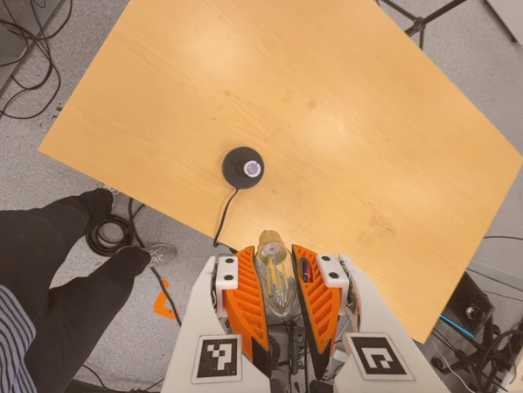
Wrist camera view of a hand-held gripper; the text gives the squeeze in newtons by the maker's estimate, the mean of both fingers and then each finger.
{"total": 21.8, "left": 24.9, "right": 18.7}